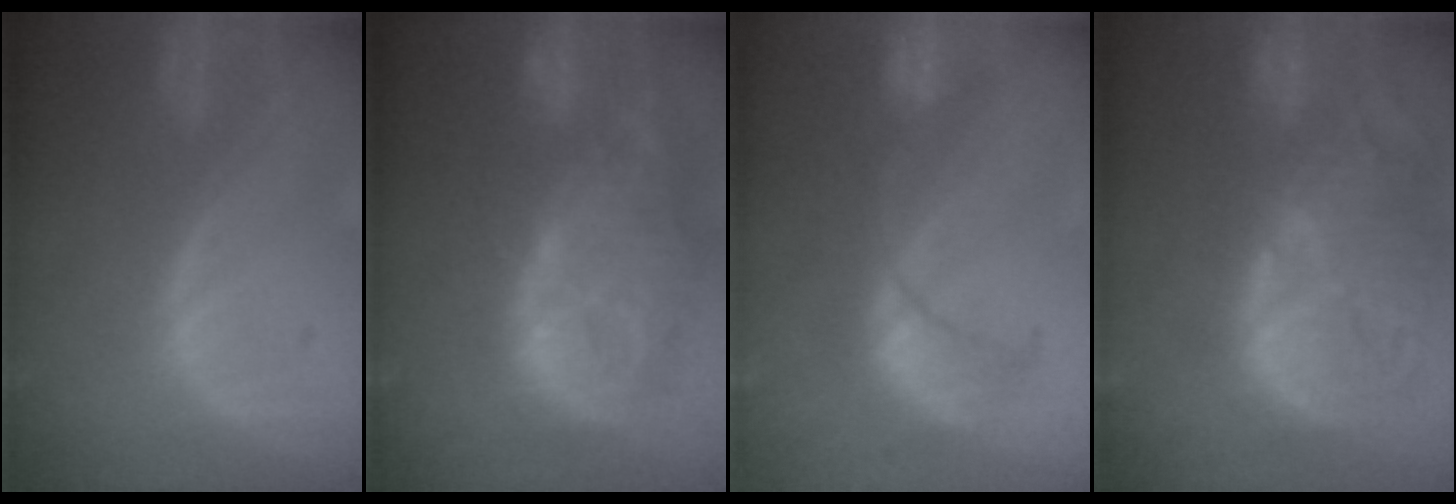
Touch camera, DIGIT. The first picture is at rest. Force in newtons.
{"total": 14.1, "press": 12.4, "slide": 6.9}
{"total": 8.1, "press": 7.9, "slide": 1.6}
{"total": 15.4, "press": 13.4, "slide": 7.5}